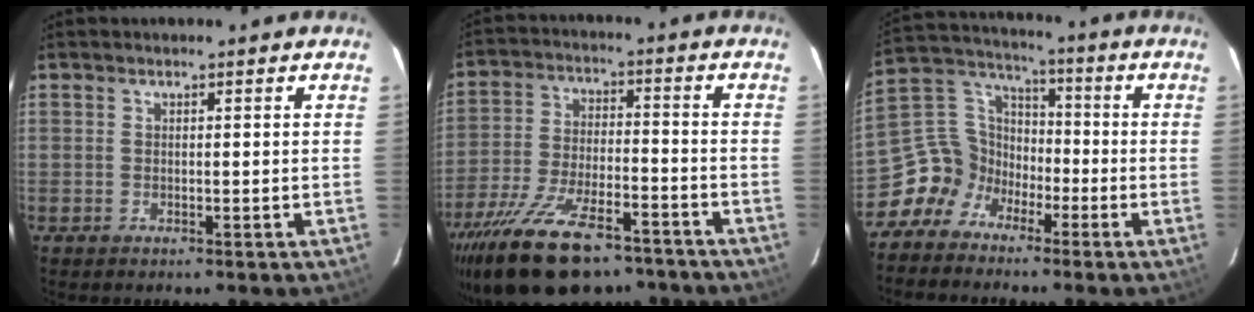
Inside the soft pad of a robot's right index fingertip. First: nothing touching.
{"total": 21.1, "force": [-15.5, 8.2, 11.8], "torque": [-0.239, -0.031, -0.248]}
{"total": 9.3, "force": [-6.0, 6.9, 1.8], "torque": [-0.052, 0.043, -0.129]}